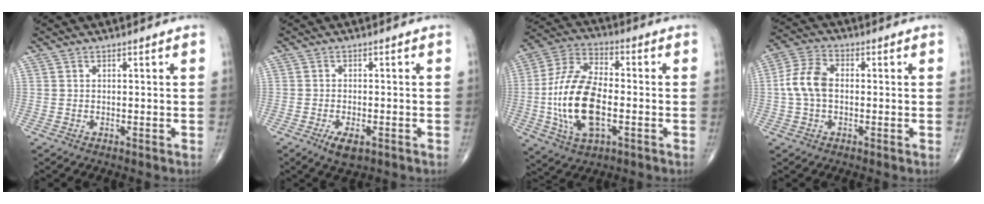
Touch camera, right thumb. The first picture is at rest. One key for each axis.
{"total": 4.1, "fx": -2.0, "fy": 1.7, "fz": 3.1, "tx": -0.055, "ty": -0.001, "tz": -0.031}
{"total": 17.5, "fx": -3.0, "fy": 8.8, "fz": 14.8, "tx": -0.298, "ty": 0.019, "tz": -0.054}
{"total": 7.5, "fx": -0.2, "fy": 4.8, "fz": 5.8, "tx": -0.120, "ty": 0.022, "tz": -0.012}